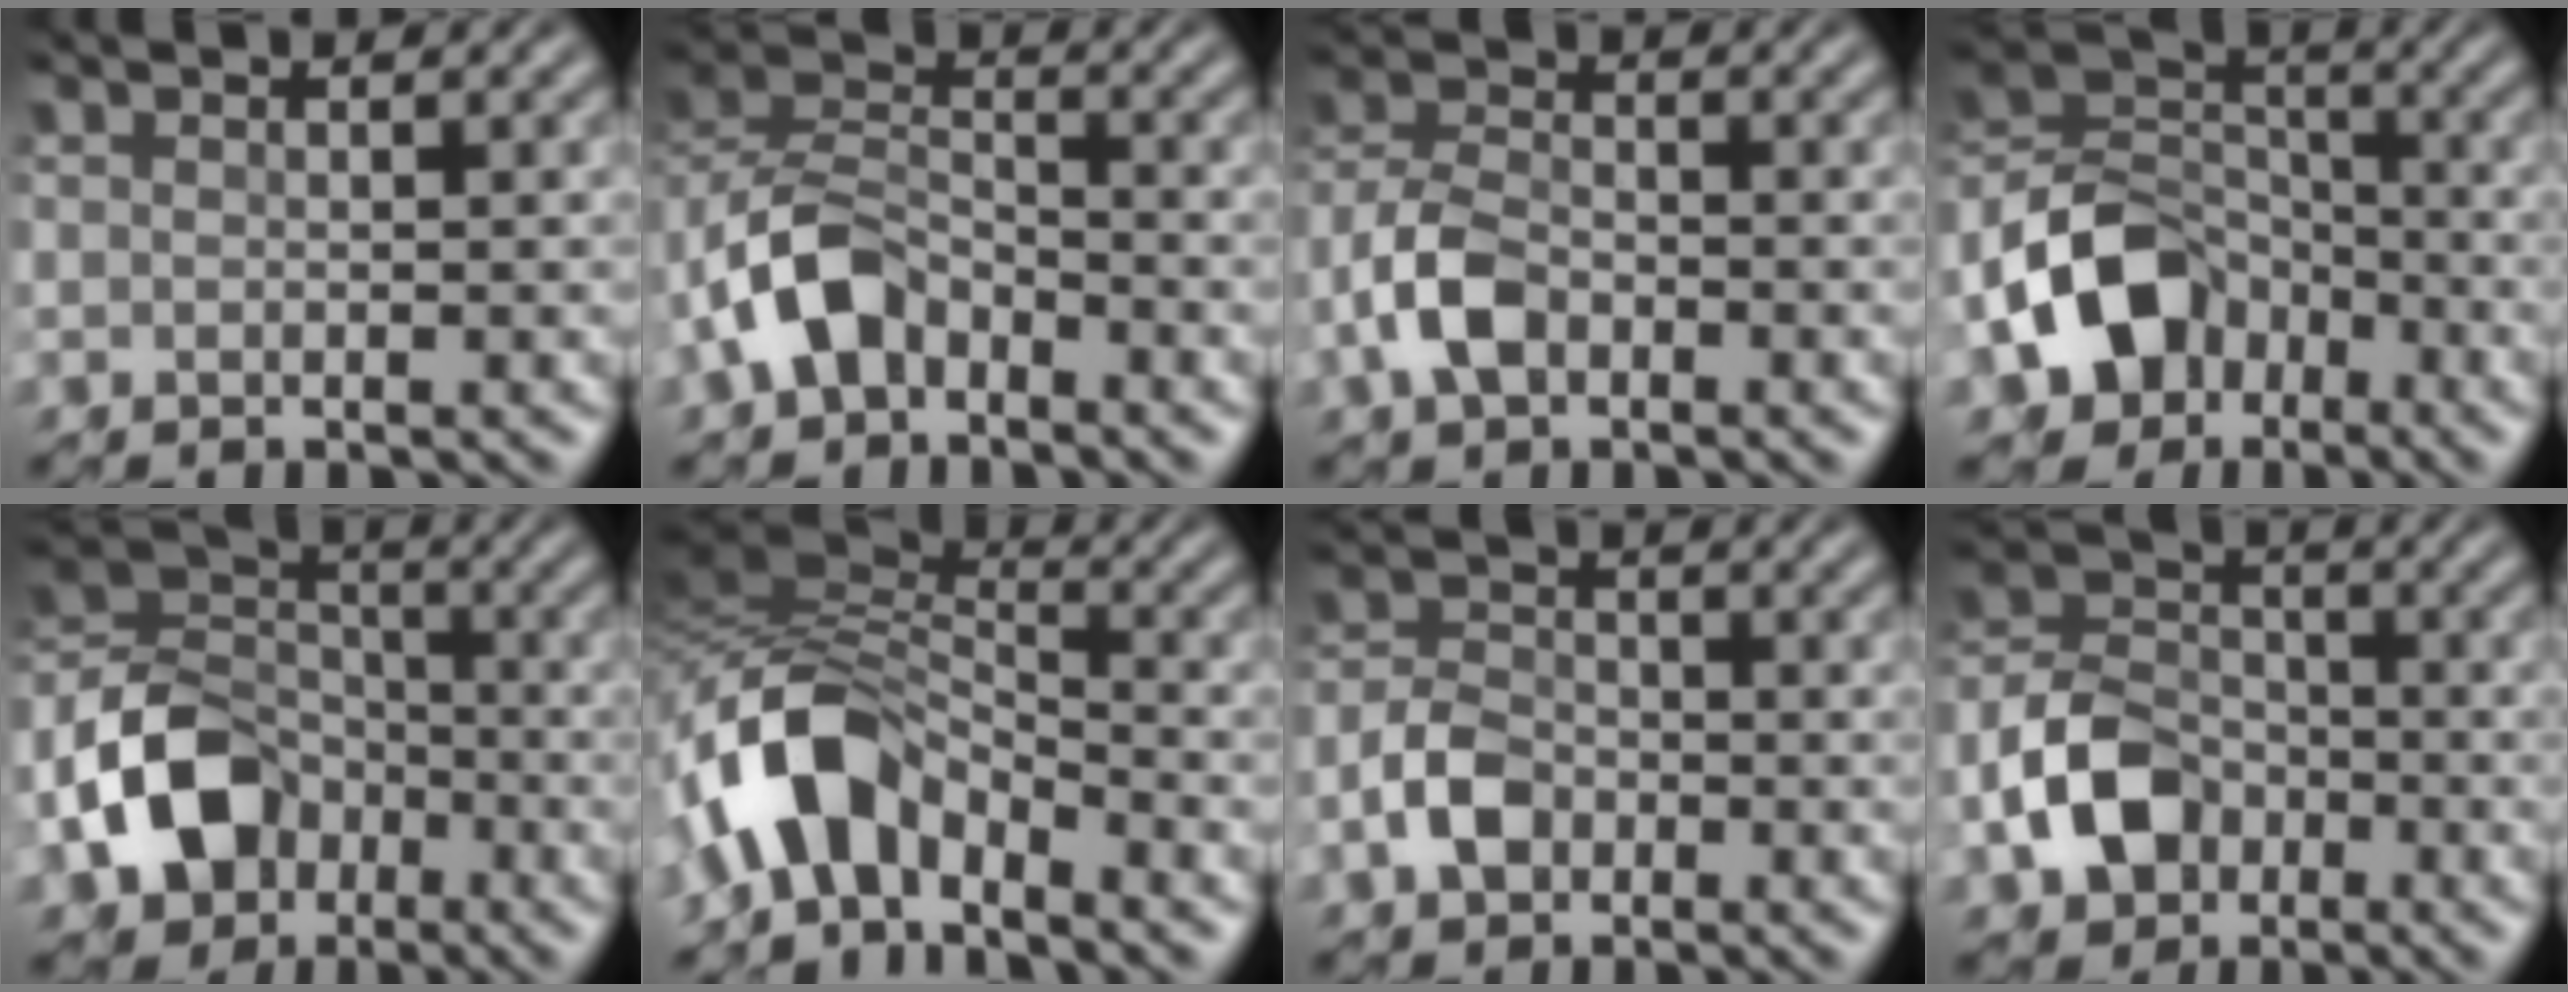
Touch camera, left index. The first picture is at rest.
{"total": 5.6, "force": [-3.7, 2.8, 3.1], "torque": [-0.069, 0.008, -0.079]}
{"total": 4.0, "force": [-2.5, 2.0, 2.5], "torque": [-0.062, 0.007, -0.054]}
{"total": 7.9, "force": [-4.6, 5.4, 3.4], "torque": [-0.066, 0.001, -0.094]}
{"total": 8.1, "force": [-4.4, 5.5, 3.9], "torque": [-0.081, -0.002, -0.091]}
{"total": 6.6, "force": [-4.1, 2.8, 4.3], "torque": [-0.087, 0.012, -0.087]}
{"total": 3.2, "force": [-2.1, 1.7, 1.6], "torque": [-0.041, 0.005, -0.043]}
{"total": 5.7, "force": [-3.2, 3.8, 2.8], "torque": [-0.064, 0.002, -0.067]}